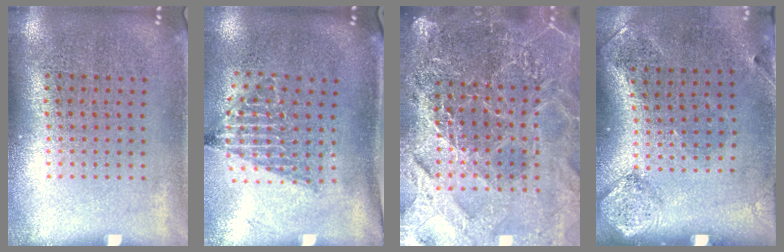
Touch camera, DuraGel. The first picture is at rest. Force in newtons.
{"total": 1.4, "press": 1.1, "slide": 0.8}
{"total": 5.5, "press": 4.9, "slide": 2.5}
{"total": 1.9, "press": 1.1, "slide": 1.6}